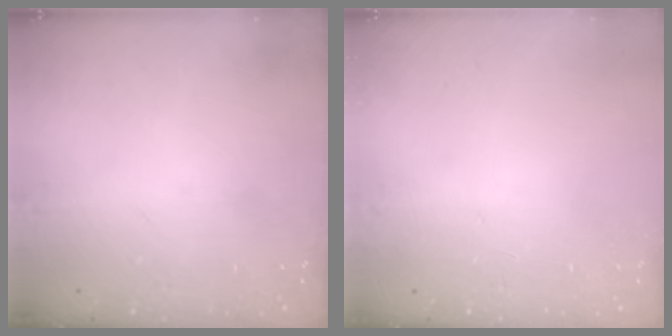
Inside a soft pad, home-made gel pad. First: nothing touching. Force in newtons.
{"total": 0.0}